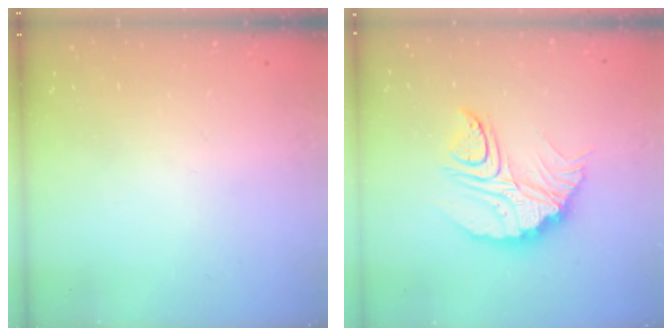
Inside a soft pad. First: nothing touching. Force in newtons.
{"total": 12.9, "press": 12.9, "slide": 0.9}